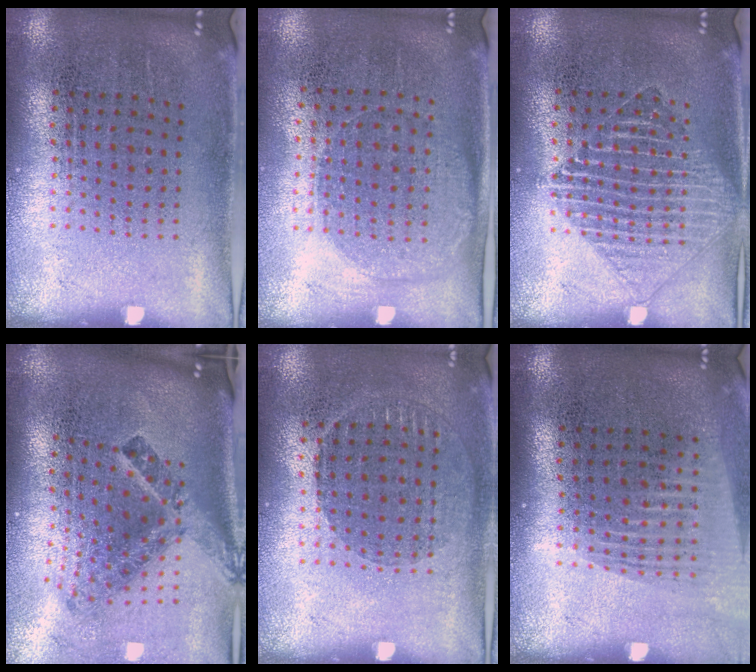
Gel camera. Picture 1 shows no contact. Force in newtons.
{"total": 1.3, "press": 1.2, "slide": 0.5}
{"total": 1.5, "press": 1.5, "slide": 0.3}
{"total": 2.9, "press": 1.8, "slide": 2.3}
{"total": 0.9, "press": 0.8, "slide": 0.4}
{"total": 1.4, "press": 1.2, "slide": 0.7}